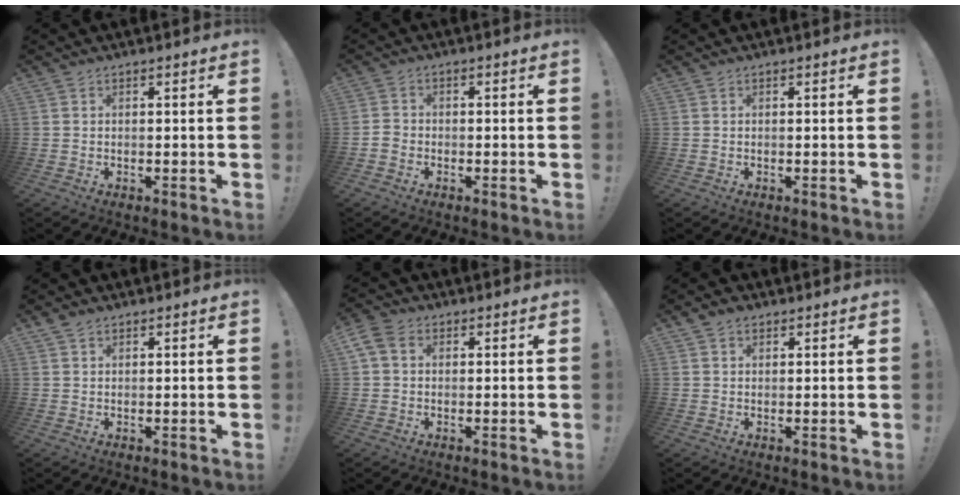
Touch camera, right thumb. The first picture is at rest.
{"total": 2.4, "force": [-1.6, 1.7, 0.8], "torque": [-0.019, 0.008, -0.031]}
{"total": 0.0}
{"total": 1.2, "force": [0.9, 0.7, 0.5], "torque": [-0.012, -0.001, 0.016]}
{"total": 5.5, "force": [1.8, 4.2, 3.1], "torque": [-0.063, 0.003, 0.035]}
{"total": 1.9, "force": [1.2, 1.3, 0.8], "torque": [-0.006, -0.006, 0.021]}